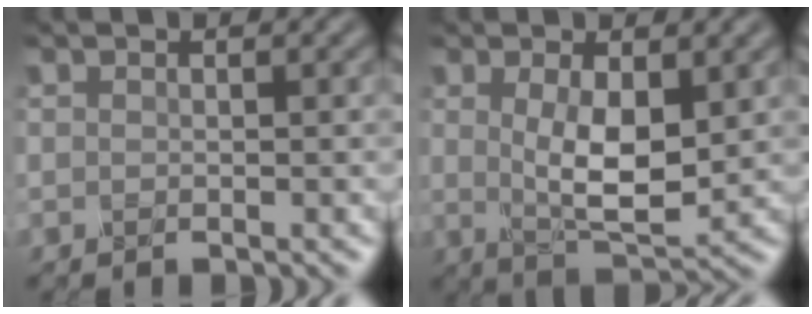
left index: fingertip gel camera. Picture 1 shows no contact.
{"total": 5.3, "force": [0.7, 2.1, 4.9], "torque": [-0.093, -0.008, 0.020]}